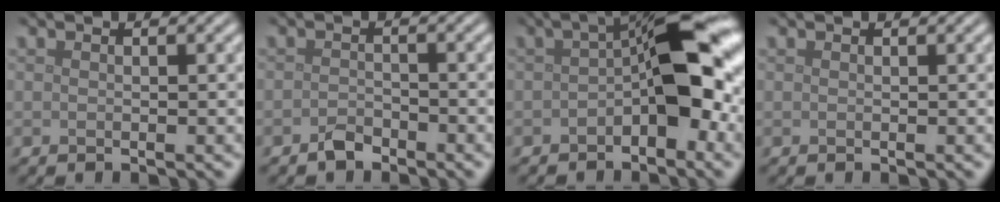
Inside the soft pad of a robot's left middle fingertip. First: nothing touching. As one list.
[{"total": 1.6, "force": [-1.3, 0.7, 0.5], "torque": [-0.008, 0.004, -0.027]}, {"total": 8.2, "force": [-0.9, 3.8, 7.2], "torque": [-0.097, 0.022, -0.026]}, {"total": 0.0}]